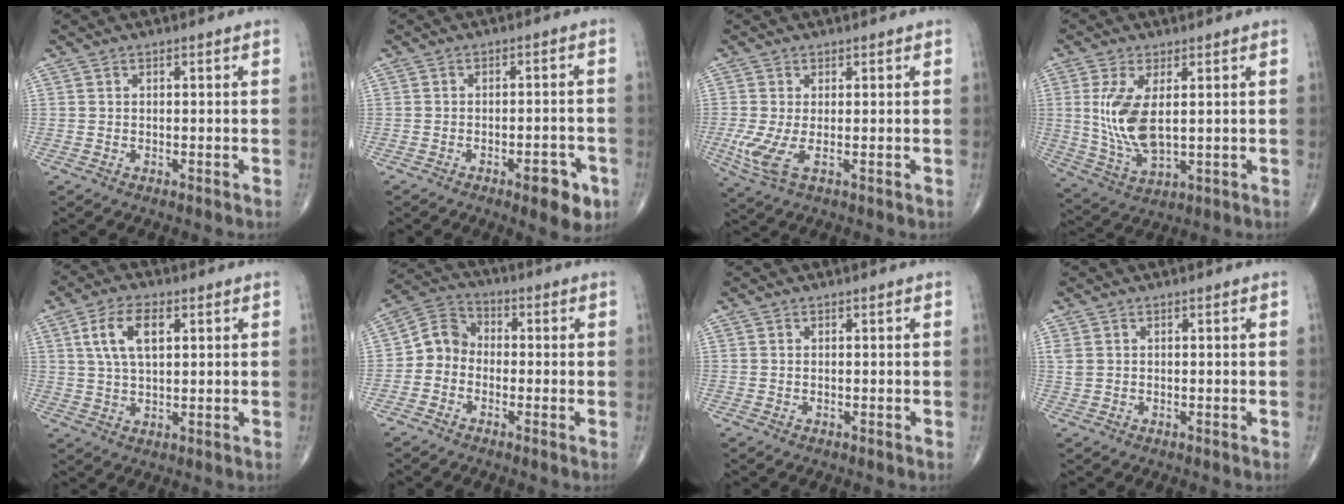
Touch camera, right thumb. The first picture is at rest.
{"total": 6.8, "force": [-3.4, 2.6, 5.3], "torque": [-0.051, 0.014, -0.040]}
{"total": 5.1, "force": [-0.7, 1.7, 4.8], "torque": [-0.128, -0.015, -0.012]}
{"total": 10.6, "force": [1.6, 4.7, 9.3], "torque": [-0.195, -0.016, 0.044]}
{"total": 8.4, "force": [2.7, 4.2, 6.8], "torque": [-0.128, 0.001, 0.052]}
{"total": 6.5, "force": [-1.6, 5.6, 2.9], "torque": [-0.034, 0.028, -0.049]}
{"total": 0.0}
{"total": 1.5, "force": [0.5, 1.1, 0.9], "torque": [-0.026, 0.005, 0.016]}